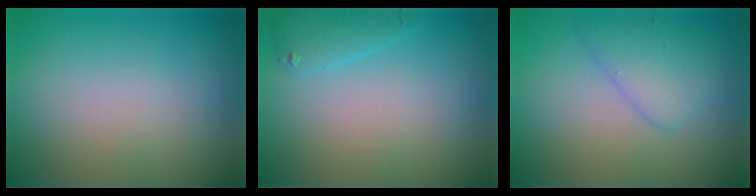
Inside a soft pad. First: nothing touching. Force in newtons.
{"total": 1.7, "press": 1.7, "slide": 0.2}
{"total": 2.7, "press": 2.7, "slide": 0.3}